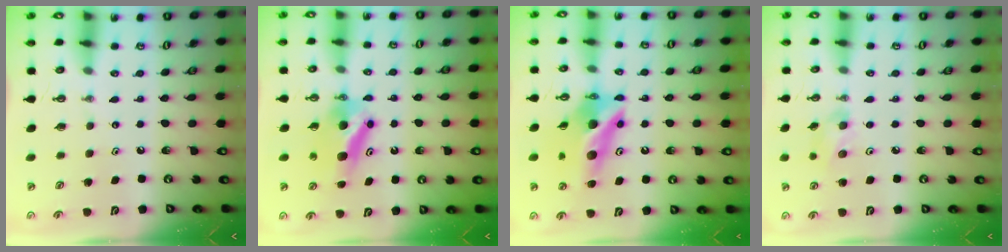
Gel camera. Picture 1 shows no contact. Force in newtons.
{"total": 7.3, "press": 7.0, "slide": 2.2}
{"total": 13.1, "press": 13.1, "slide": 1.3}
{"total": 6.8, "press": 6.4, "slide": 2.1}